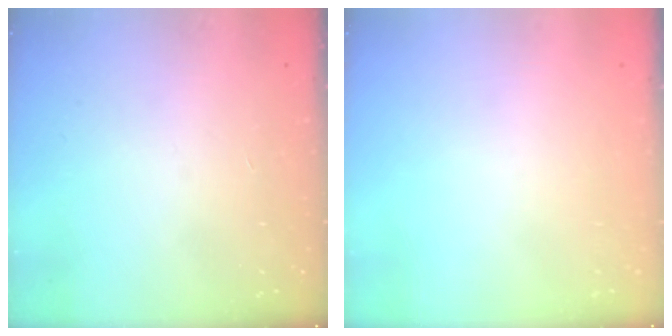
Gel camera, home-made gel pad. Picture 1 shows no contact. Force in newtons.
{"total": 0.0}